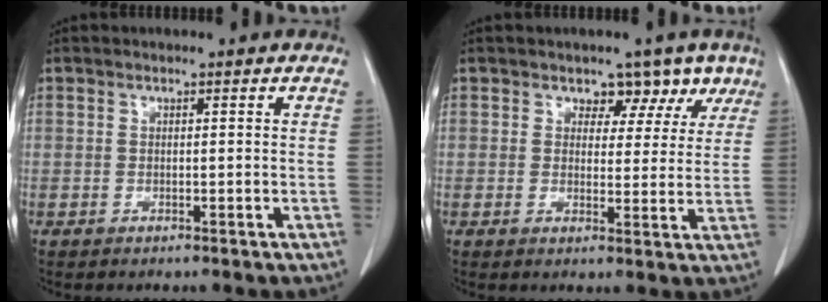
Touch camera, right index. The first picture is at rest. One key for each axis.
{"total": 5.9, "fx": 3.9, "fy": 4.2, "fz": 1.3, "tx": 0.005, "ty": -0.001, "tz": 0.037}